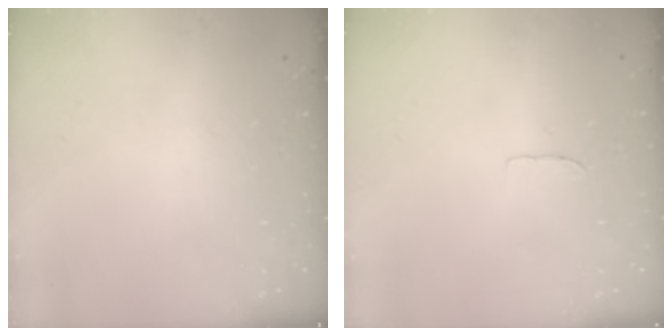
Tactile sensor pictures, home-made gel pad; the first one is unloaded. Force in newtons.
{"total": 3.3, "press": 3.3, "slide": 0.2}